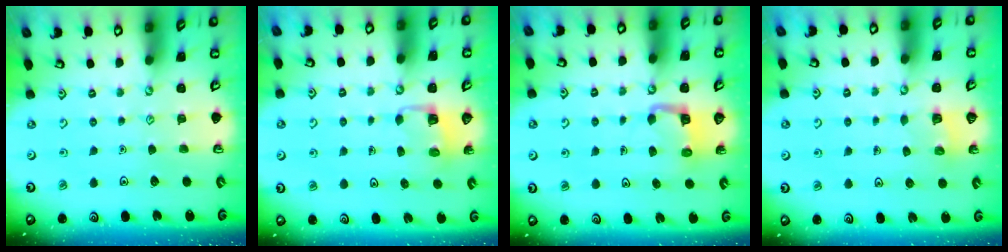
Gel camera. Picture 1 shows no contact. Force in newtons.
{"total": 3.3, "press": 3.3, "slide": 0.2}
{"total": 4.2, "press": 4.2, "slide": 0.2}
{"total": 3.7, "press": 3.6, "slide": 0.2}